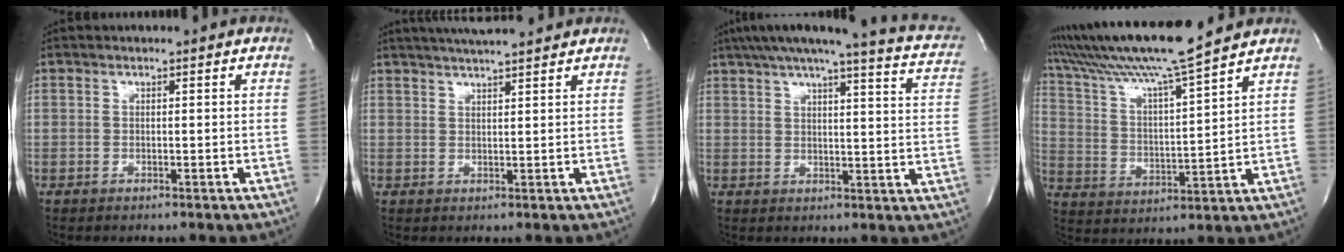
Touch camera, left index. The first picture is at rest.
{"total": 8.4, "force": [7.4, 0.5, 4.0], "torque": [-0.071, 0.024, 0.105]}
{"total": 19.6, "force": [16.0, 2.3, 11.1], "torque": [-0.156, 0.000, 0.184]}
{"total": 16.4, "force": [14.1, -1.5, 8.2], "torque": [-0.161, -0.002, 0.240]}